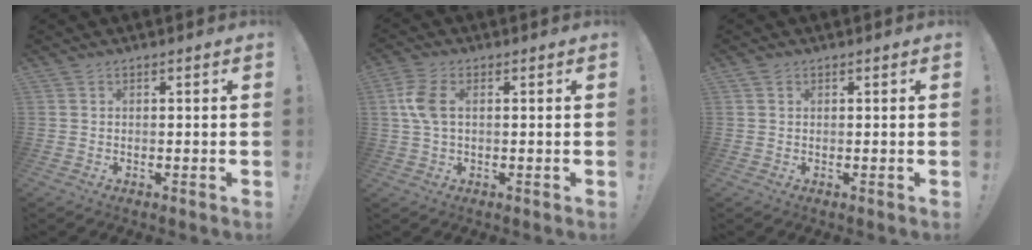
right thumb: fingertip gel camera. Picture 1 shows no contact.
{"total": 6.6, "force": [0.9, 3.6, 5.4], "torque": [-0.118, 0.004, 0.015]}
{"total": 0.8, "force": [0.6, 0.5, 0.2], "torque": [-0.002, -0.001, 0.010]}